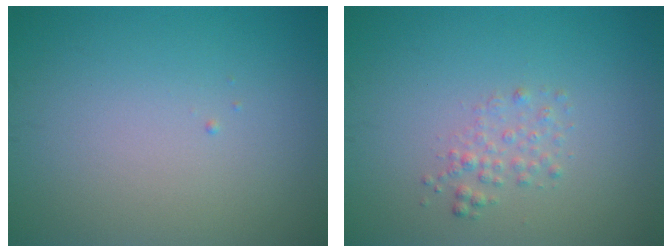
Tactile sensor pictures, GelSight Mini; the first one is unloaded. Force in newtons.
{"total": 1.4, "press": 1.4, "slide": 0.1}